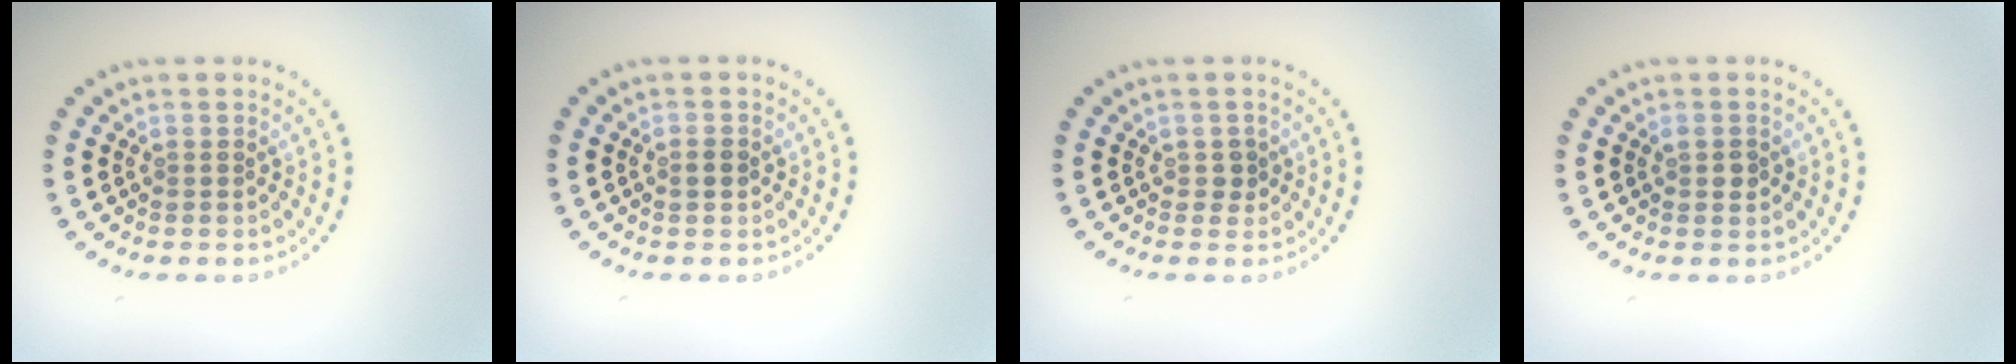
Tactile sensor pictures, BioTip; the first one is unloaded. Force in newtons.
{"total": 1.3, "press": 1.3, "slide": 0.1}
{"total": 0.9, "press": 0.8, "slide": 0.4}
{"total": 1.0, "press": 1.0, "slide": 0.2}